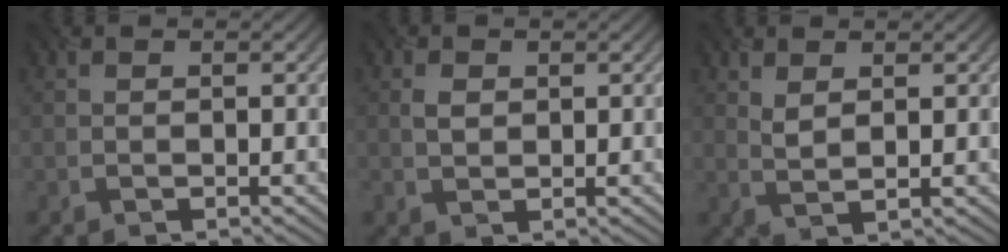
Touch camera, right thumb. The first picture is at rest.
{"total": 1.3, "force": [0.5, 1.1, 0.5], "torque": [-0.015, -0.001, 0.011]}
{"total": 1.9, "force": [1.3, 0.6, 1.2], "torque": [-0.034, -0.003, 0.029]}